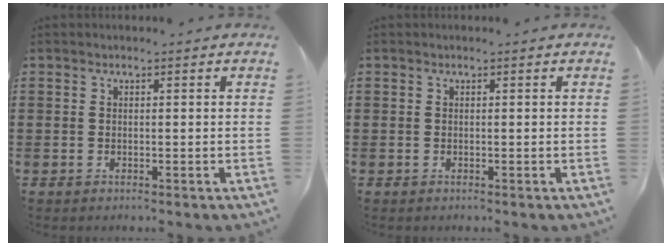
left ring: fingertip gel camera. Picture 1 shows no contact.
{"total": 0.0}